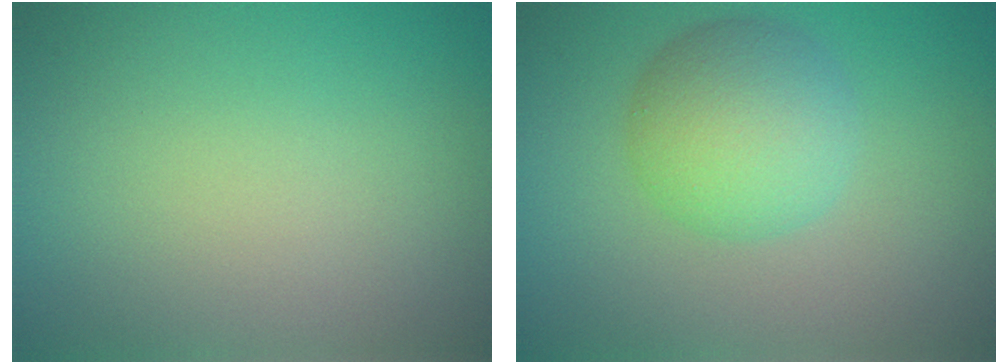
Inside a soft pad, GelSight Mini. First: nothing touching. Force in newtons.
{"total": 5.1, "press": 5.1, "slide": 0.1}